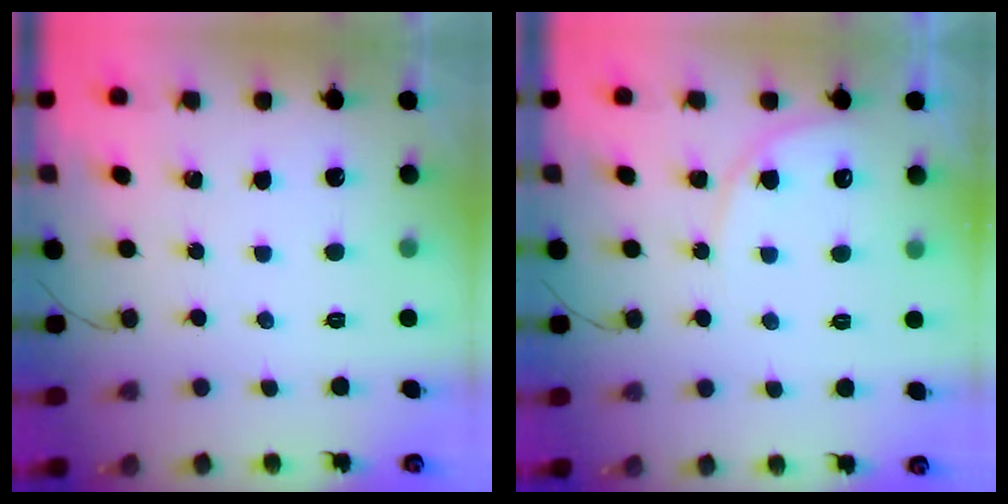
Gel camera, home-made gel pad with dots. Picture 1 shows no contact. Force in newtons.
{"total": 6.7, "press": 6.7, "slide": 0.3}